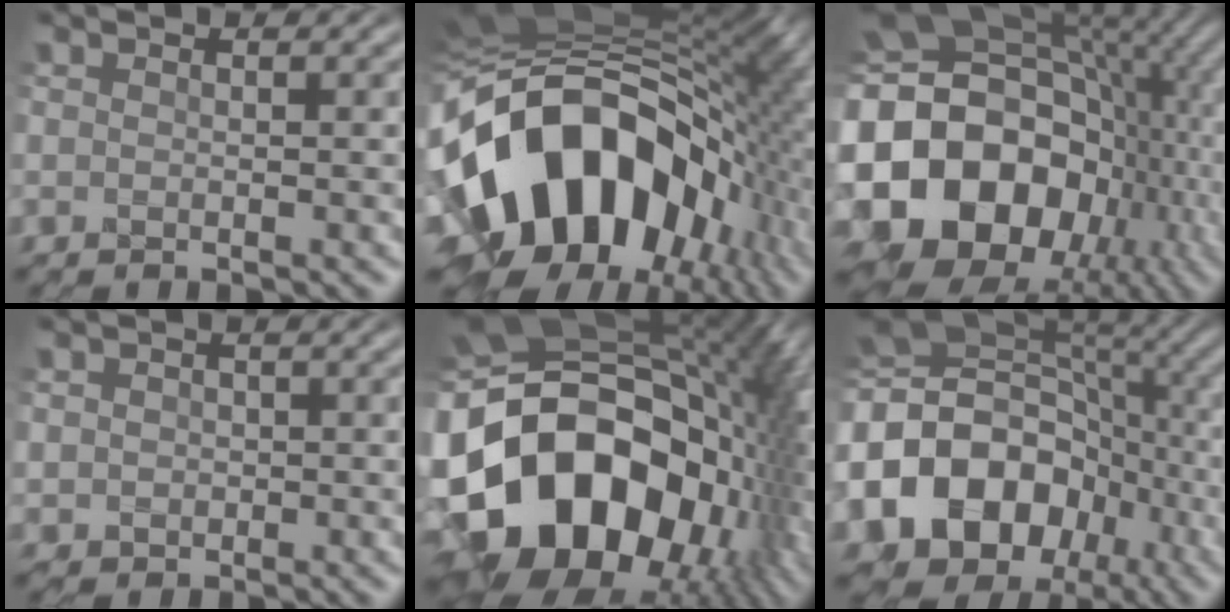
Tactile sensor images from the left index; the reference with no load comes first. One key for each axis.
{"total": 17.9, "fx": -3.3, "fy": 12.8, "fz": 12.0, "tx": -0.211, "ty": -0.005, "tz": -0.057}
{"total": 19.2, "fx": -3.0, "fy": 15.3, "fz": 11.2, "tx": -0.235, "ty": -0.012, "tz": -0.049}
{"total": 2.4, "fx": 0.4, "fy": 2.3, "fz": 0.5, "tx": 0.013, "ty": 0.006, "tz": -0.015}
{"total": 19.5, "fx": -2.8, "fy": 13.8, "fz": 13.5, "tx": -0.259, "ty": -0.018, "tz": -0.037}
{"total": 16.3, "fx": -4.3, "fy": 12.9, "fz": 8.8, "tx": -0.193, "ty": -0.004, "tz": -0.084}